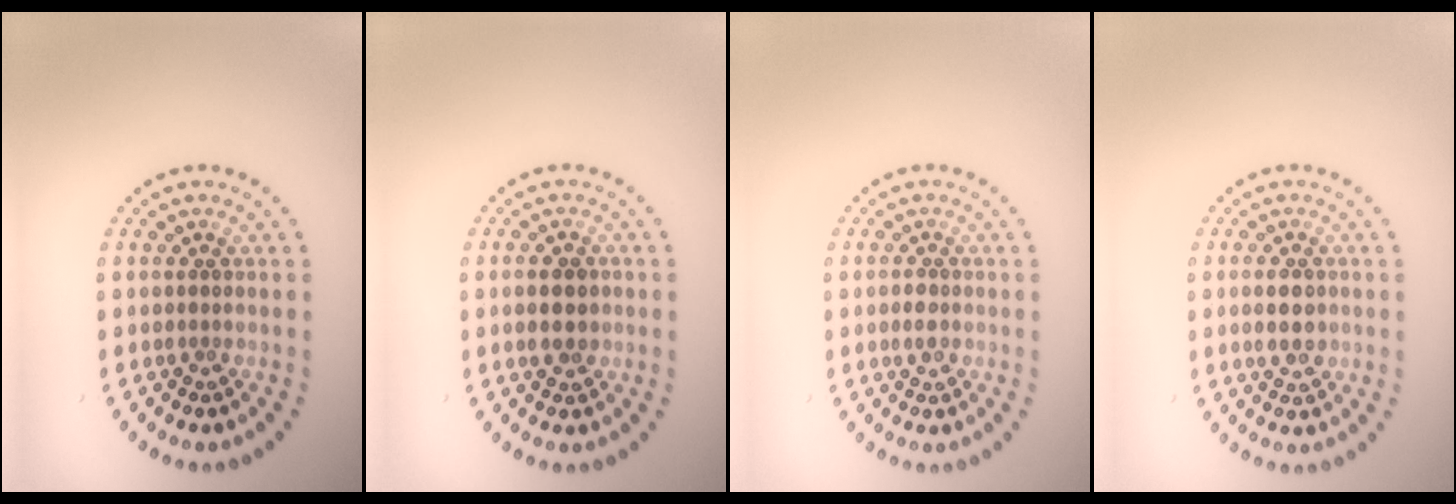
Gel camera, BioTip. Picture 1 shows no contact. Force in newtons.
{"total": 3.1, "press": 3.1, "slide": 0.2}
{"total": 1.1, "press": 1.1, "slide": 0.2}
{"total": 2.5, "press": 2.5, "slide": 0.2}